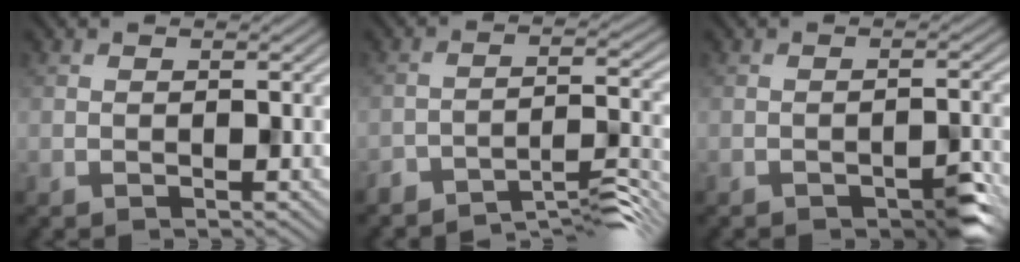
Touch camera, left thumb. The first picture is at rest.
{"total": 6.3, "force": [-5.5, 1.1, 2.8], "torque": [-0.041, 0.006, -0.088]}
{"total": 2.9, "force": [-1.9, 0.8, 2.0], "torque": [-0.027, 0.002, -0.029]}